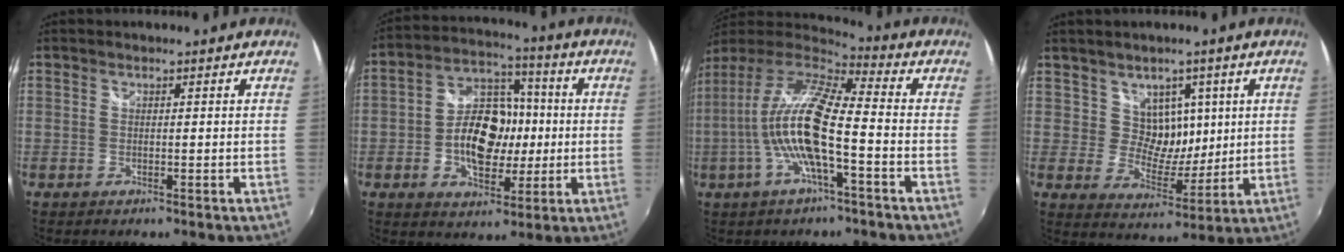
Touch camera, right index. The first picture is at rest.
{"total": 13.7, "force": [-1.6, 8.9, 10.3], "torque": [-0.189, 0.027, -0.025]}
{"total": 15.6, "force": [-3.3, 2.7, 15.0], "torque": [-0.269, -0.007, -0.066]}
{"total": 7.2, "force": [2.7, 6.1, 2.7], "torque": [-0.036, -0.005, 0.050]}